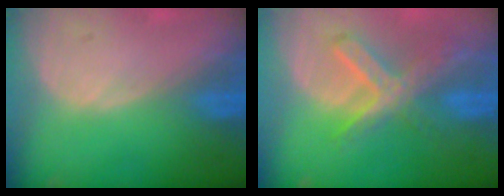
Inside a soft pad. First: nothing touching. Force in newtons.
{"total": 7.3, "press": 6.3, "slide": 3.8}